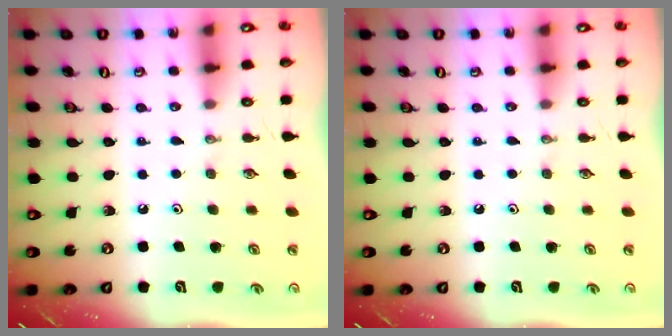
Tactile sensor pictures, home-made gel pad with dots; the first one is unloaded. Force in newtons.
{"total": 0.0}